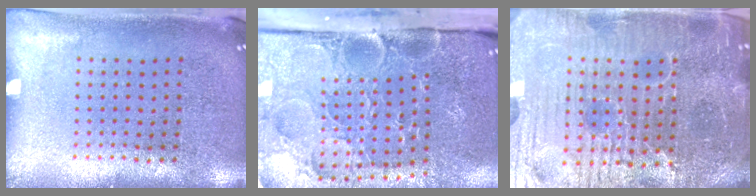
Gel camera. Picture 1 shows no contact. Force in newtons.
{"total": 4.9, "press": 4.1, "slide": 2.7}
{"total": 6.6, "press": 6.0, "slide": 2.8}